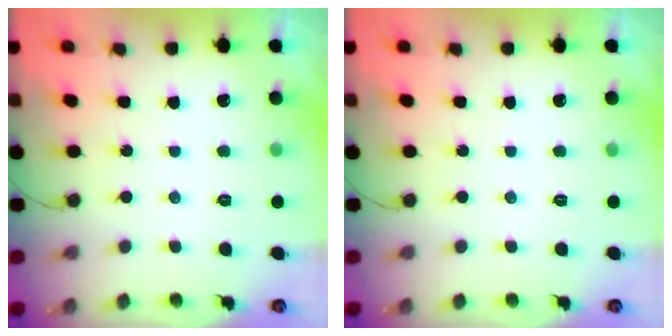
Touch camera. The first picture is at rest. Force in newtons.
{"total": 0.0}